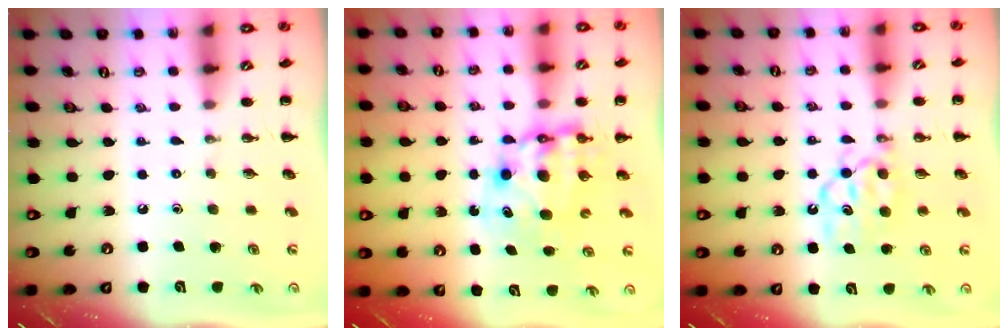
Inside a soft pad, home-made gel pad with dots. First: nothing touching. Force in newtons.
{"total": 7.8, "press": 7.5, "slide": 2.2}
{"total": 7.9, "press": 7.9, "slide": 0.6}